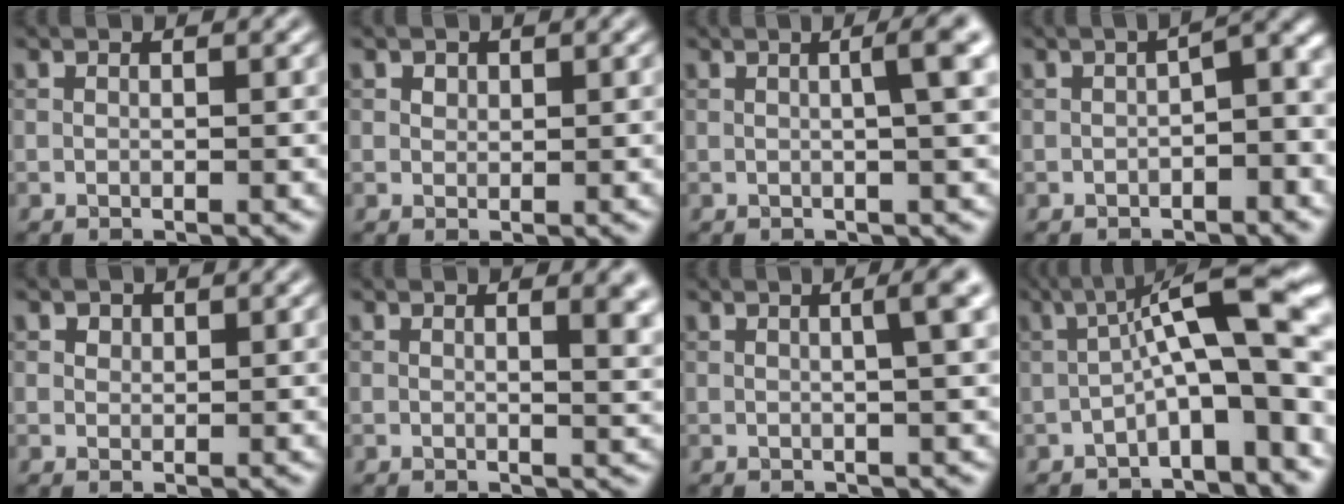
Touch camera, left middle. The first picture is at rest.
{"total": 0.7, "force": [0.5, 0.6, 0.1], "torque": [-0.003, -0.002, 0.006]}
{"total": 3.5, "force": [0.4, 0.8, 3.4], "torque": [-0.035, 0.013, 0.003]}
{"total": 3.7, "force": [-1.1, 1.4, 3.2], "torque": [-0.041, 0.012, -0.023]}
{"total": 0.9, "force": [0.6, 0.6, 0.1], "torque": [-0.004, -0.003, 0.004]}
{"total": 3.3, "force": [0.7, 1.1, 3.1], "torque": [-0.031, 0.005, 0.005]}
{"total": 3.2, "force": [0.5, 0.9, 3.1], "torque": [-0.029, 0.012, 0.001]}
{"total": 10.4, "force": [-2.0, 2.2, 9.9], "torque": [-0.146, 0.035, -0.036]}